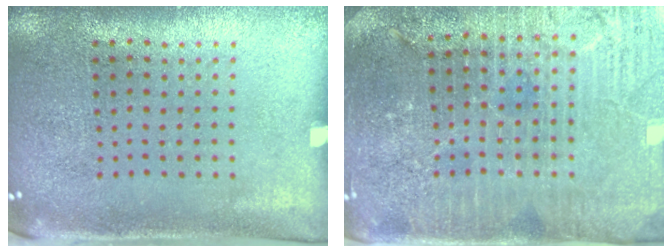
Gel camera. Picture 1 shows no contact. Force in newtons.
{"total": 4.0, "press": 3.8, "slide": 1.2}